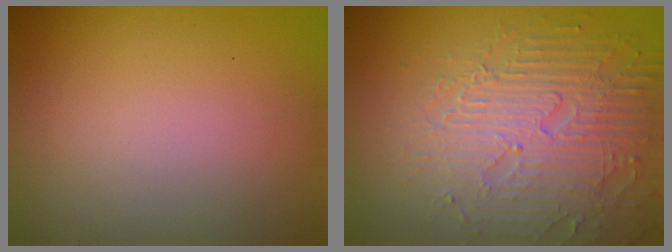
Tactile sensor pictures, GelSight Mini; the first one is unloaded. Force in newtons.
{"total": 6.2, "press": 5.2, "slide": 3.4}